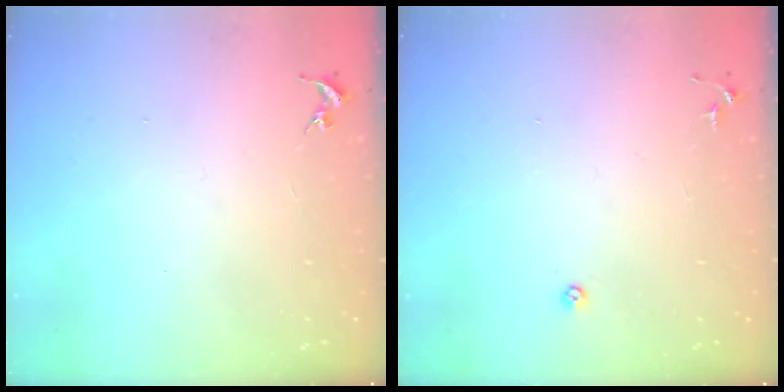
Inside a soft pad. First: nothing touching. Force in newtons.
{"total": 3.4, "press": 3.3, "slide": 0.7}